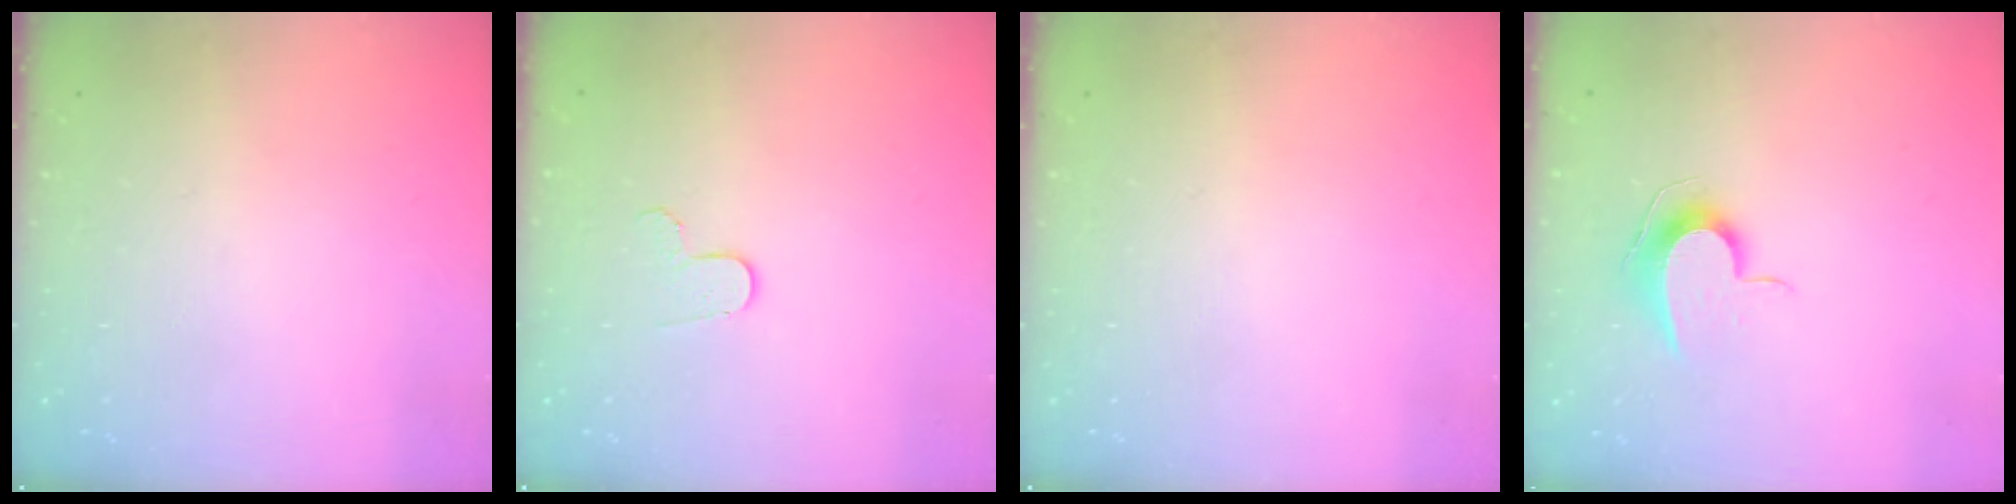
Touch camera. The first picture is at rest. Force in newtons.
{"total": 4.5, "press": 4.5, "slide": 0.3}
{"total": 0.0}
{"total": 8.8, "press": 8.7, "slide": 0.8}